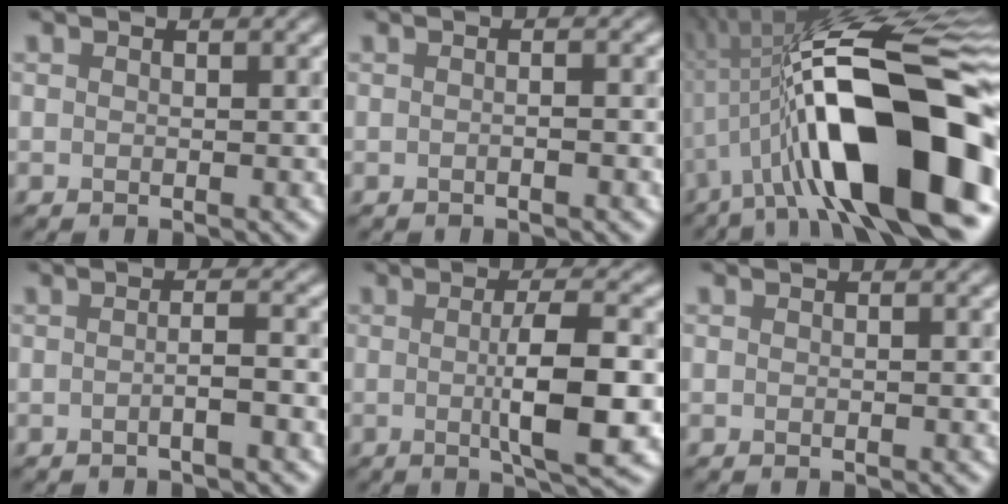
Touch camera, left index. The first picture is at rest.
{"total": 2.0, "force": [0.0, 0.9, 1.7], "torque": [0.005, 0.000, -0.019]}
{"total": 19.4, "force": [-2.6, 7.2, 17.8], "torque": [-0.285, 0.029, -0.053]}
{"total": 2.5, "force": [-0.6, 0.7, 2.4], "torque": [-0.026, 0.006, -0.015]}
{"total": 6.5, "force": [-0.5, 1.3, 6.4], "torque": [-0.100, -0.002, -0.007]}
{"total": 0.0}